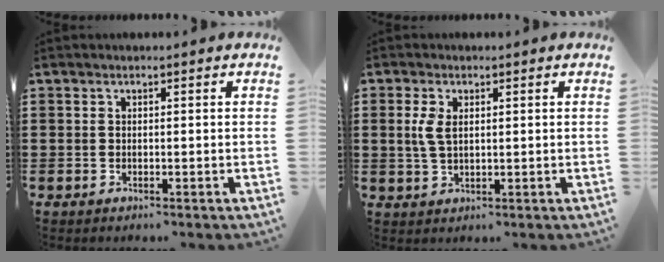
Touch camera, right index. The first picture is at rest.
{"total": 3.7, "force": [0.8, 1.8, 3.1], "torque": [-0.074, 0.005, 0.011]}